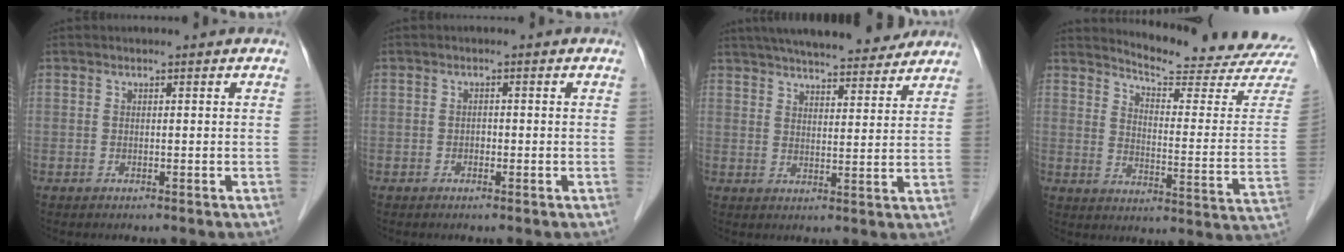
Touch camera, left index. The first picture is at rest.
{"total": 1.1, "force": [-0.9, 0.5, 0.4], "torque": [-0.004, -0.003, -0.016]}
{"total": 19.0, "force": [16.4, 3.7, 8.7], "torque": [-0.135, 0.029, 0.227]}
{"total": 18.2, "force": [17.8, -0.6, 4.1], "torque": [-0.065, -0.136, 0.208]}